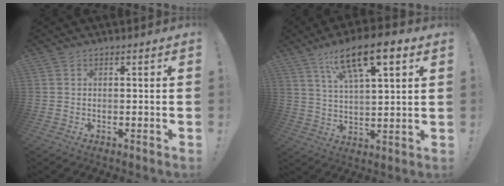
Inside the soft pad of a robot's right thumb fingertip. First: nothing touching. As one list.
[{"total": 14.4, "force": [8.6, 4.6, 10.6], "torque": [-0.177, -0.034, 0.142]}]